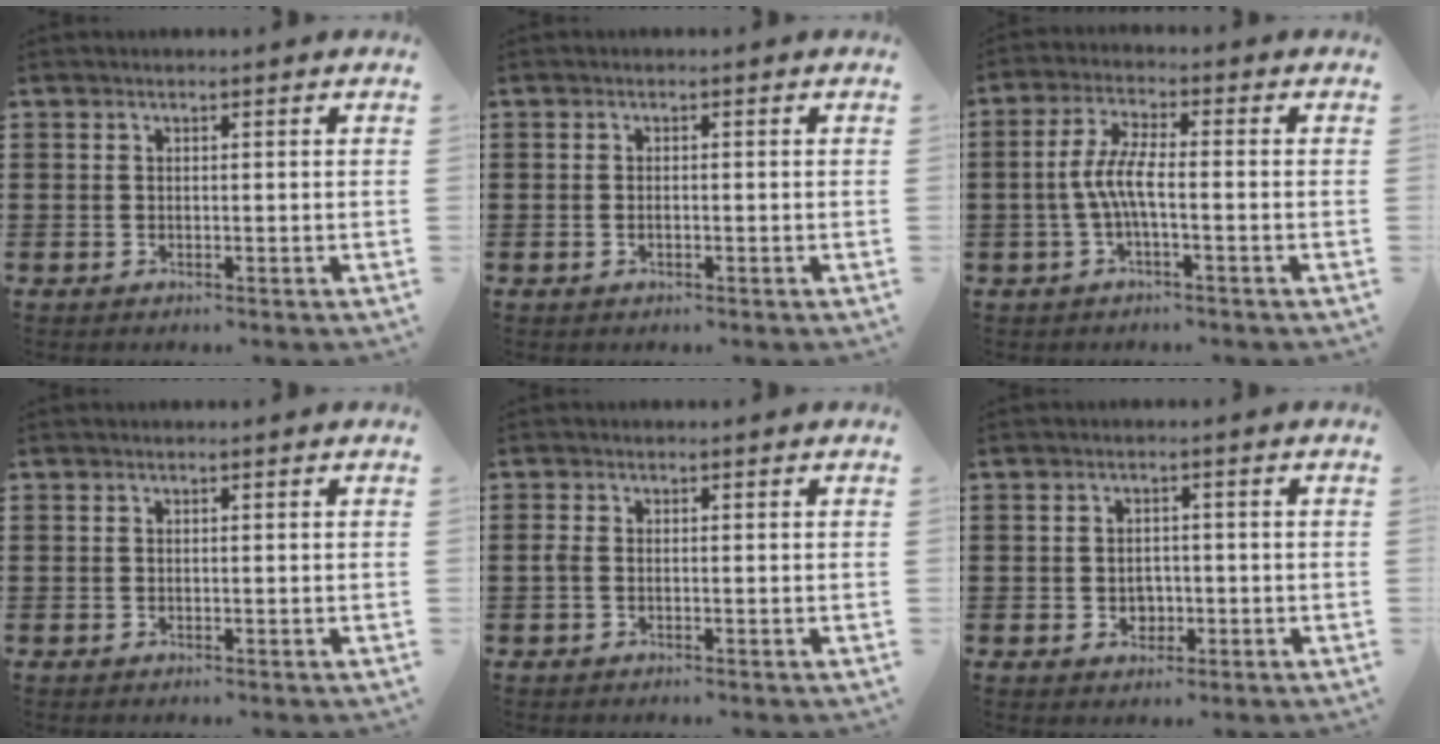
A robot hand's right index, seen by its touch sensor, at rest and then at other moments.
{"total": 0.7, "force": [-0.3, 0.3, 0.6], "torque": [-0.014, -0.004, -0.005]}
{"total": 5.6, "force": [-1.3, 1.3, 5.3], "torque": [-0.122, -0.006, -0.033]}
{"total": 0.0}
{"total": 1.0, "force": [-0.4, 0.5, 0.8], "torque": [-0.025, -0.004, -0.010]}
{"total": 2.4, "force": [-0.5, 2.0, 1.1], "torque": [-0.019, 0.001, -0.015]}